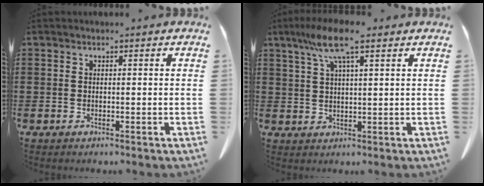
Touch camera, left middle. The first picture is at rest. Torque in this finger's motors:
{"motor_torque": [1.70, -0.17, 0.73, 0.17]}